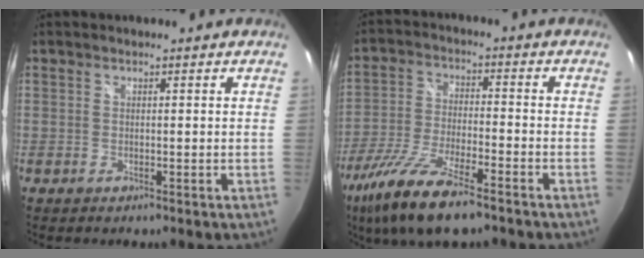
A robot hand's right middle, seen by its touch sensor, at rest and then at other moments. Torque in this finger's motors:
{"motor_torque": [2.07, -0.07, 0.71, 0.14]}